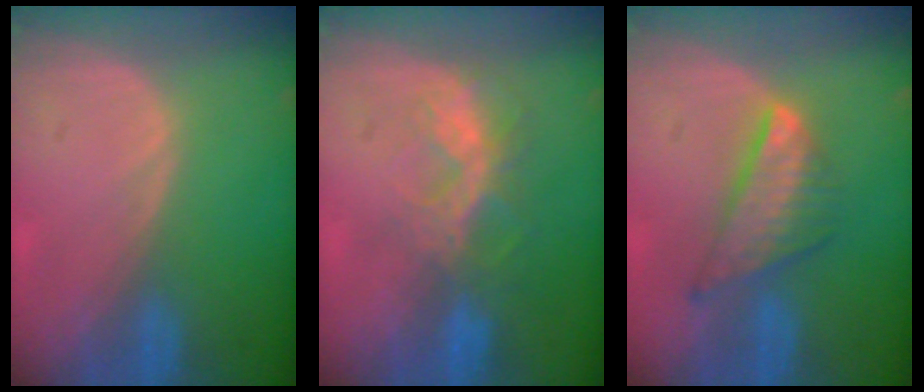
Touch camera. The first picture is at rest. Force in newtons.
{"total": 6.6, "press": 5.9, "slide": 3.1}
{"total": 7.4, "press": 6.5, "slide": 3.6}